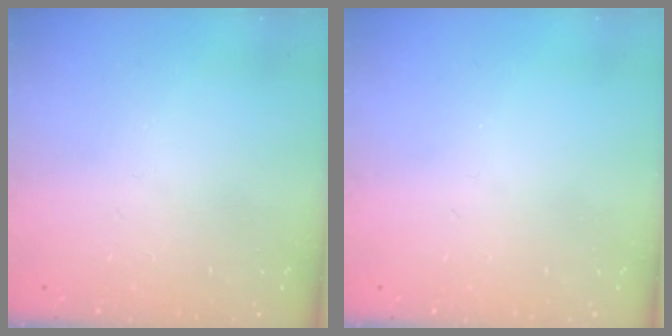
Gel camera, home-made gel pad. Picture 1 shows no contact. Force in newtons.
{"total": 0.0}